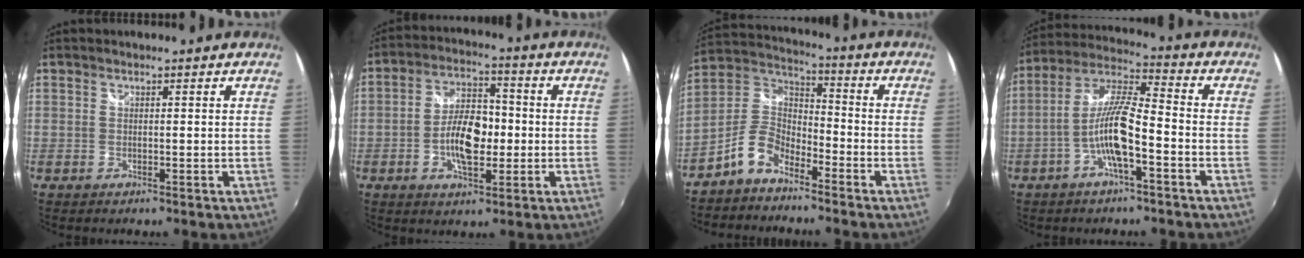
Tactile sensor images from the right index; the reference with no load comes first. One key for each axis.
{"total": 10.2, "fx": -1.9, "fy": 5.0, "fz": 8.6, "tx": -0.162, "ty": 0.012, "tz": -0.030}
{"total": 8.7, "fx": -5.8, "fy": 4.3, "fz": 5.0, "tx": -0.115, "ty": 0.026, "tz": -0.118}
{"total": 10.3, "fx": -3.9, "fy": 1.7, "fz": 9.3, "tx": -0.199, "ty": 0.011, "tz": -0.073}